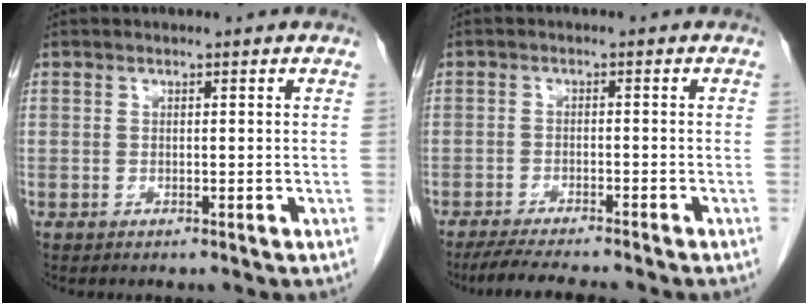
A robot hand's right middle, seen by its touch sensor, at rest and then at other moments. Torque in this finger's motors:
{"motor_torque": [0.51, -0.15, 0.07, 0.02]}